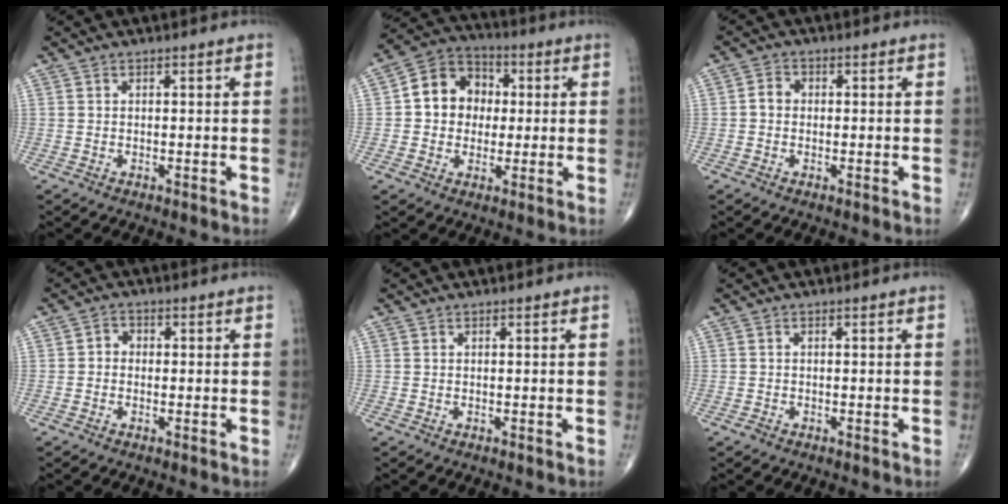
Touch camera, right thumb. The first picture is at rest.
{"total": 11.2, "force": [1.0, 9.5, 5.9], "torque": [-0.055, 0.022, 0.004]}
{"total": 2.5, "force": [-0.2, 2.1, 1.3], "torque": [-0.015, 0.010, -0.010]}
{"total": 2.1, "force": [-0.3, 1.8, 1.0], "torque": [0.002, 0.009, -0.014]}
{"total": 0.0}
{"total": 0.7, "force": [-0.5, 0.5, 0.2], "torque": [-0.004, 0.001, -0.013]}